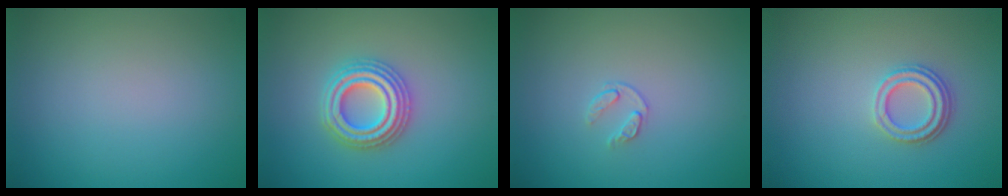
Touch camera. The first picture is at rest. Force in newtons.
{"total": 4.3, "press": 4.3, "slide": 0.7}
{"total": 0.9, "press": 0.5, "slide": 0.8}
{"total": 2.4, "press": 2.0, "slide": 1.3}